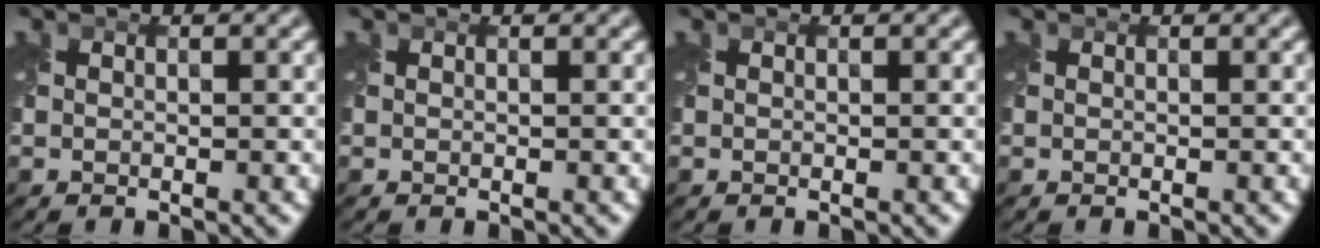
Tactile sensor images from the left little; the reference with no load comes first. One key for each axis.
{"total": 0.0}
{"total": 0.0}
{"total": 0.0}